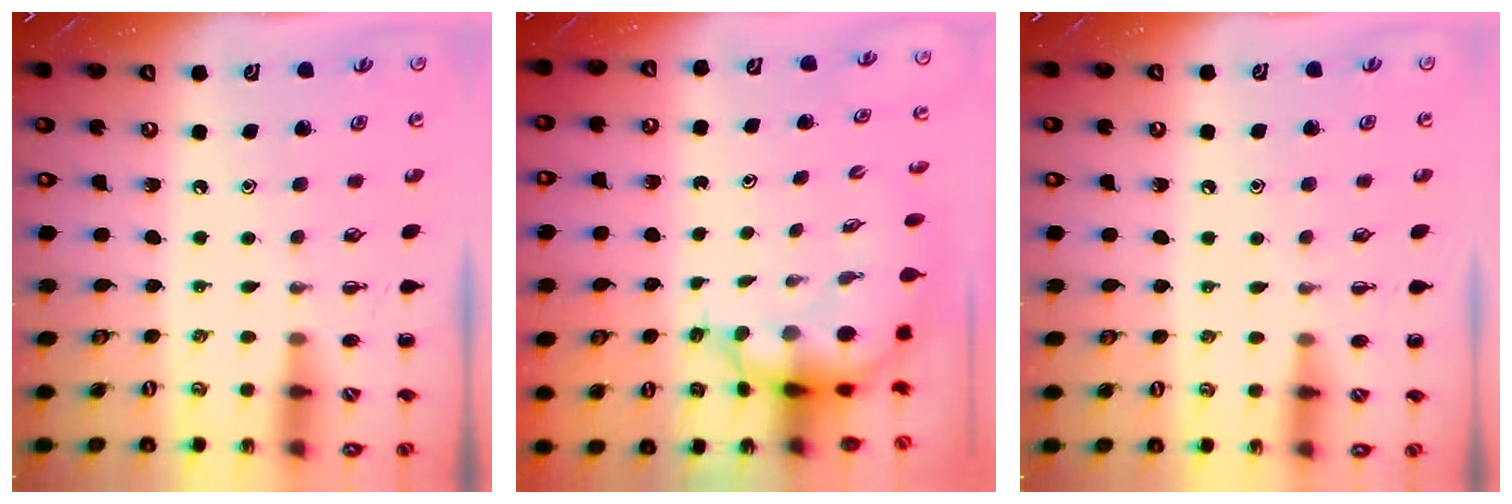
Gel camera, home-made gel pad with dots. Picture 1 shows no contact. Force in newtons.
{"total": 5.6, "press": 5.4, "slide": 1.3}
{"total": 3.3, "press": 3.1, "slide": 1.1}